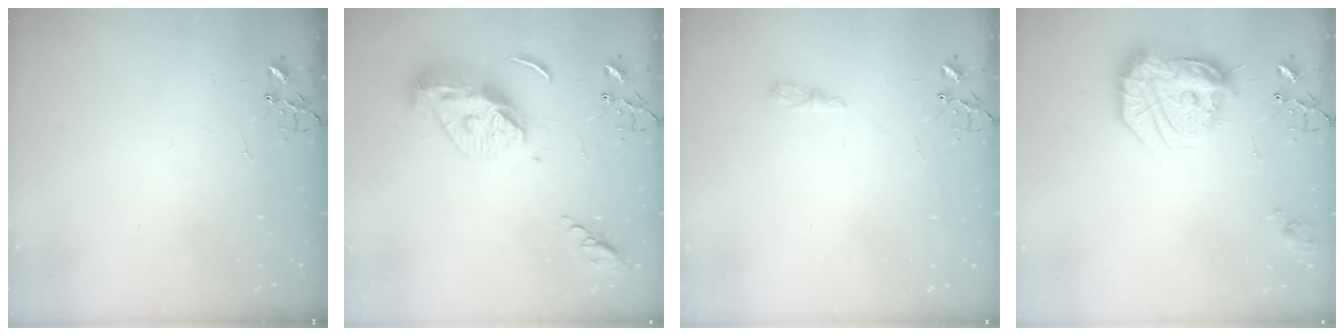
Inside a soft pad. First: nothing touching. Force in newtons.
{"total": 12.7, "press": 12.7, "slide": 0.9}
{"total": 4.5, "press": 4.5, "slide": 0.5}
{"total": 19.3, "press": 19.2, "slide": 1.7}